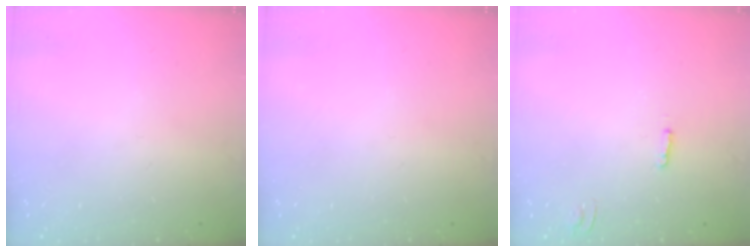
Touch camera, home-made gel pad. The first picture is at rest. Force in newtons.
{"total": 0.0}
{"total": 1.8, "press": 1.8, "slide": 0.2}